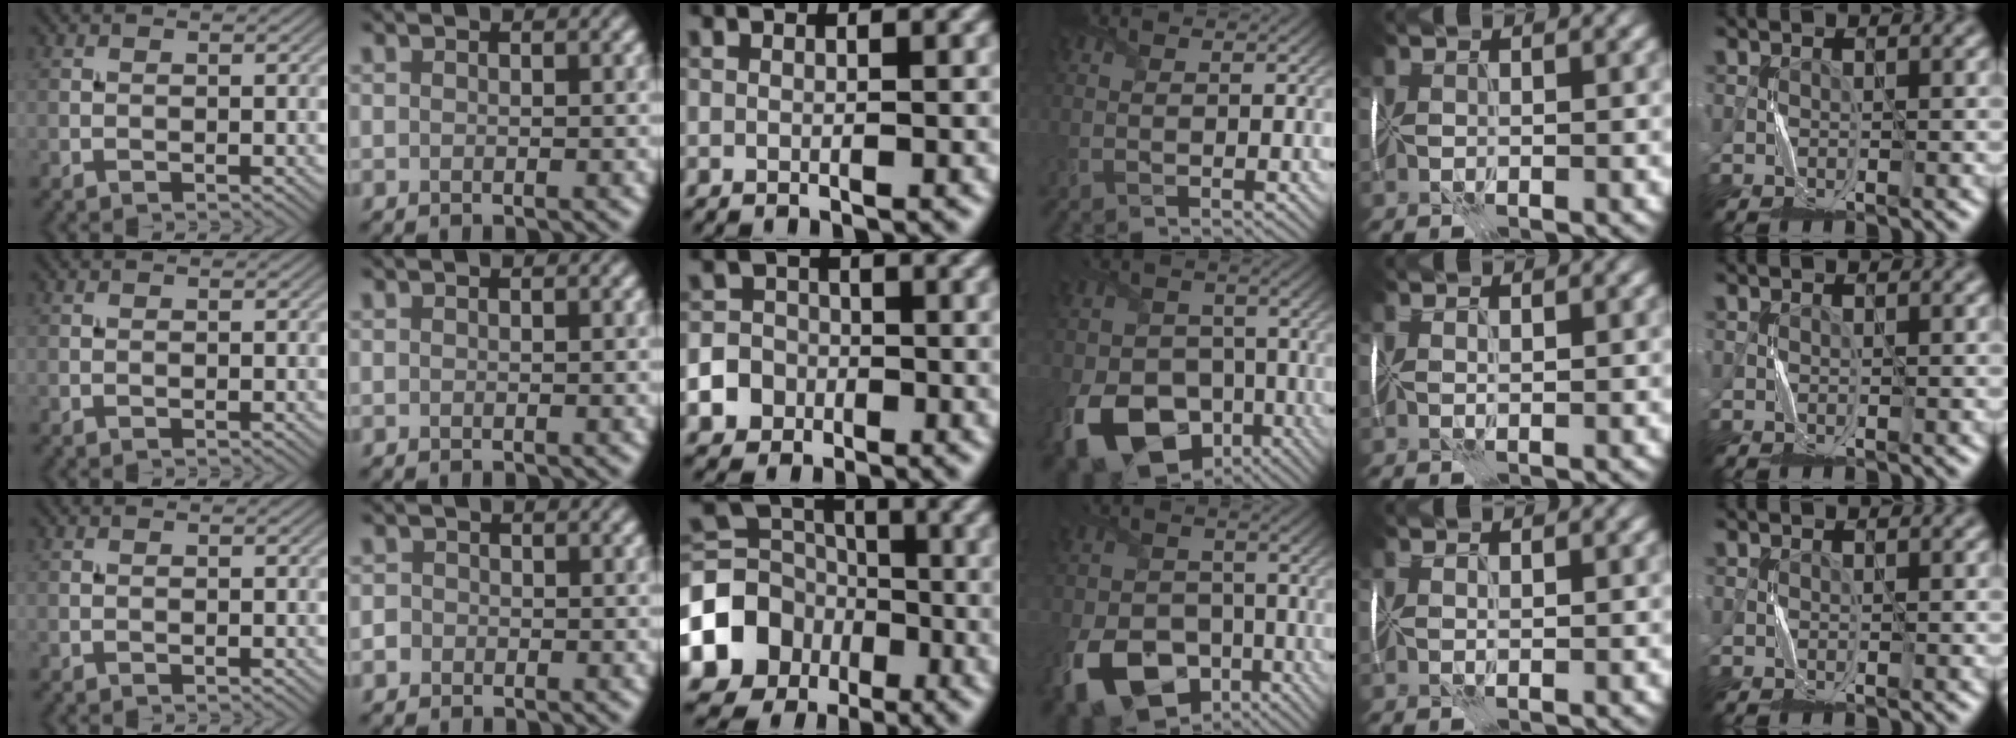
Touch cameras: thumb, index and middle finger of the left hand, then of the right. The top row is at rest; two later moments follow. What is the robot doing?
{"motion": "fold", "object": "handkerchief"}